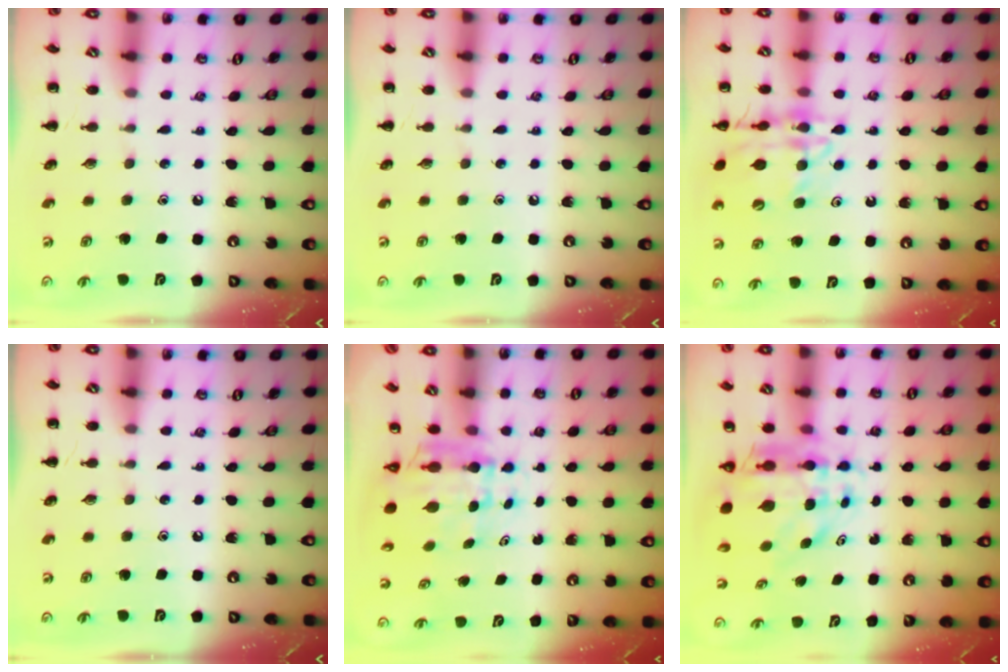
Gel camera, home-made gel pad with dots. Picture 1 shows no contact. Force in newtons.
{"total": 0.0}
{"total": 14.8, "press": 14.7, "slide": 2.2}
{"total": 0.0}
{"total": 5.7, "press": 5.4, "slide": 1.9}
{"total": 8.1, "press": 7.7, "slide": 2.5}